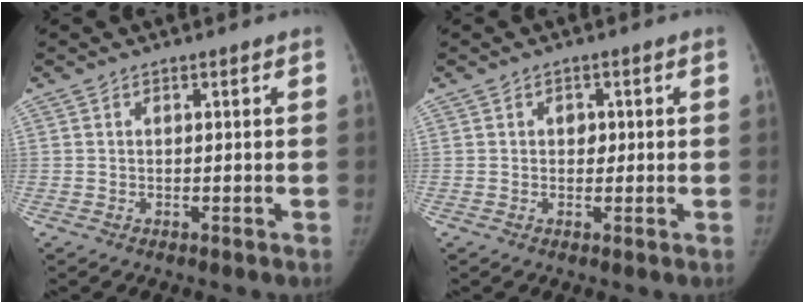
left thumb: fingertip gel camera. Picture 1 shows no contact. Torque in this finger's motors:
{"motor_torque": [0.25, 0.61, -0.20, 0.04, 0.14]}